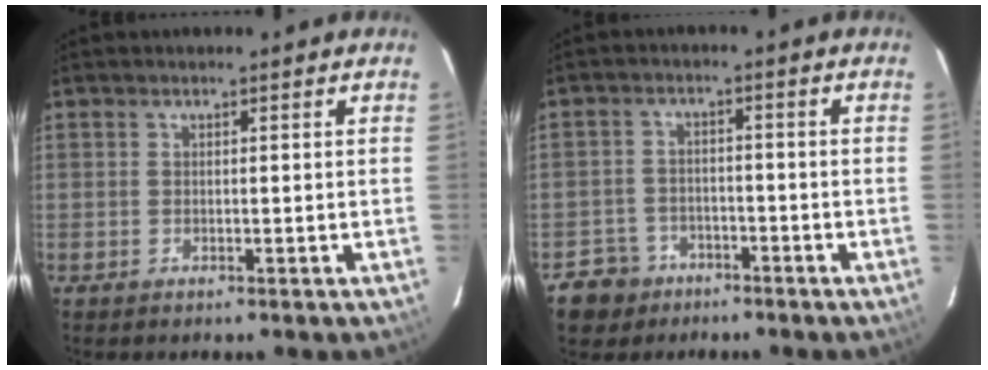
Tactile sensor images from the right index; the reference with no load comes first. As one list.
[{"total": 6.1, "force": [-3.8, 4.7, 0.6], "torque": [-0.011, 0.007, -0.062]}]